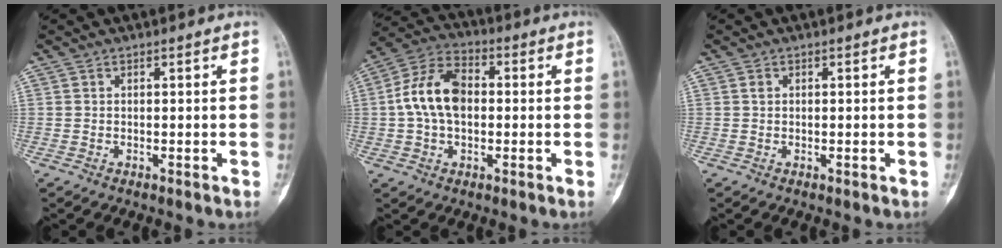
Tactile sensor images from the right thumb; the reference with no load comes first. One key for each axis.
{"total": 11.5, "fx": 0.2, "fy": 7.4, "fz": 8.8, "tx": -0.165, "ty": 0.030, "tz": -0.004}
{"total": 1.0, "fx": 0.1, "fy": 0.6, "fz": 0.8, "tx": -0.011, "ty": 0.000, "tz": 0.001}